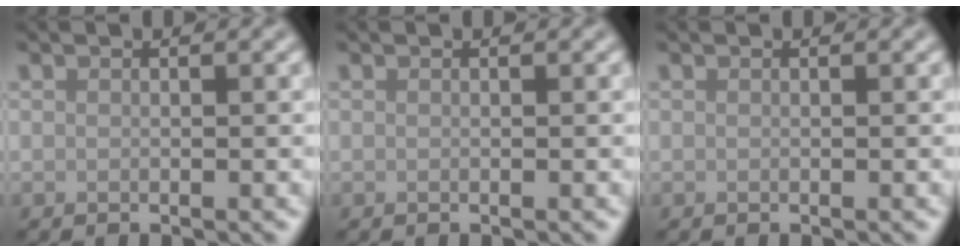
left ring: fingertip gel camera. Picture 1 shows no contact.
{"total": 0.0}
{"total": 0.0}